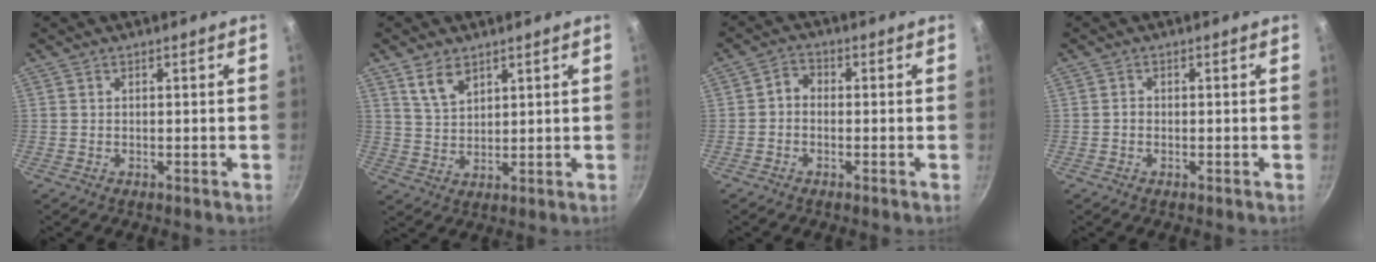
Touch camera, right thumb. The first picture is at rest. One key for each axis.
{"total": 5.5, "fx": 3.4, "fy": 3.2, "fz": 2.8, "tx": -0.040, "ty": -0.014, "tz": 0.075}
{"total": 2.6, "fx": -0.8, "fy": 2.0, "fz": 1.4, "tx": -0.024, "ty": 0.017, "tz": -0.024}
{"total": 0.8, "fx": -0.3, "fy": 0.7, "fz": 0.3, "tx": -0.005, "ty": 0.004, "tz": -0.007}